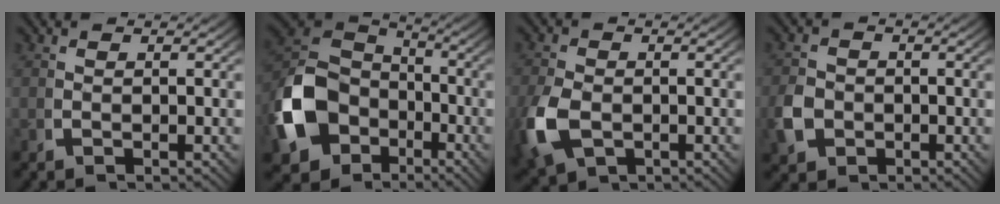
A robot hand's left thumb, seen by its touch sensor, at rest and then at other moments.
{"total": 12.9, "force": [-2.7, 9.9, 7.8], "torque": [-0.184, -0.039, -0.031]}
{"total": 5.9, "force": [-1.9, 4.2, 3.6], "torque": [-0.111, -0.026, -0.019]}
{"total": 3.9, "force": [-1.3, 3.2, 1.8], "torque": [-0.053, -0.014, -0.018]}